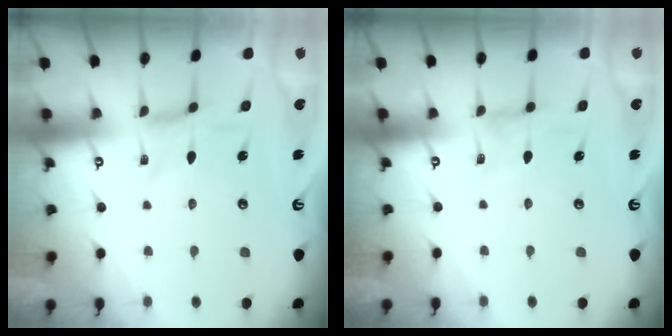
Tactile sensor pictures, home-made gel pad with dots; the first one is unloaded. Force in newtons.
{"total": 0.9, "press": 0.9, "slide": 0.3}